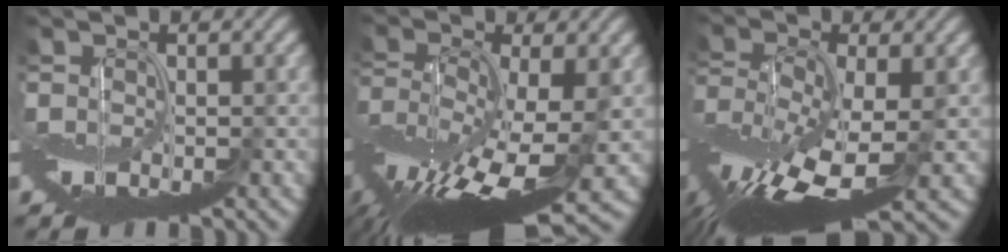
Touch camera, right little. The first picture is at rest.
{"total": 12.4, "force": [-4.7, 4.0, 10.8], "torque": [-0.228, -0.011, -0.074]}
{"total": 10.7, "force": [-3.7, 4.2, 9.1], "torque": [-0.200, -0.011, -0.075]}